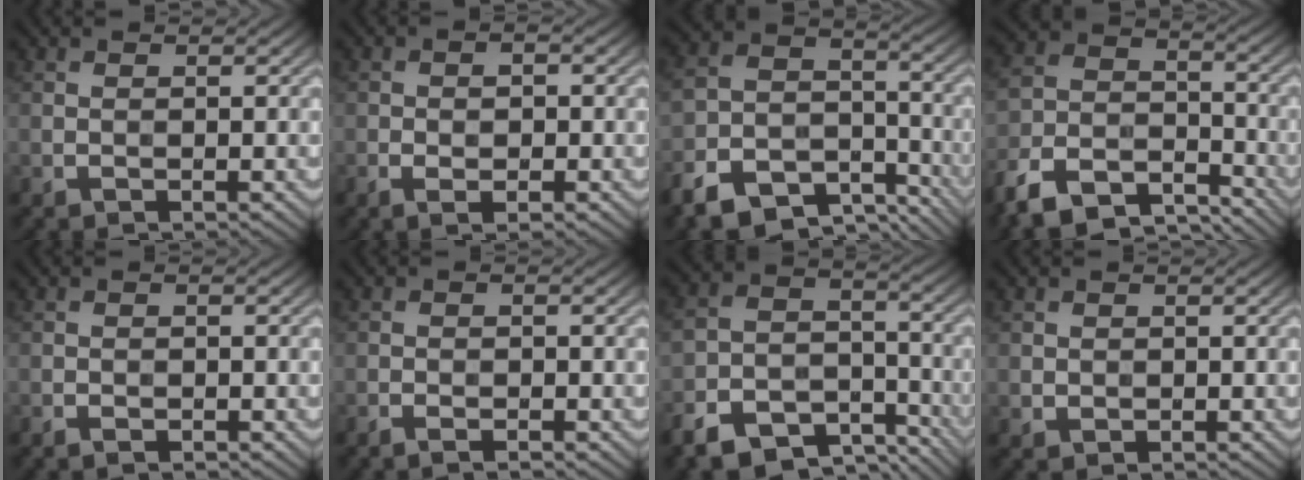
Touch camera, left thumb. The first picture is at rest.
{"total": 3.1, "force": [-0.9, 1.5, 2.6], "torque": [-0.043, -0.001, -0.014]}
{"total": 11.5, "force": [-7.5, 6.7, 5.7], "torque": [-0.116, -0.024, -0.139]}
{"total": 12.9, "force": [-9.5, 6.4, 5.9], "torque": [-0.143, -0.022, -0.176]}
{"total": 1.1, "force": [-0.7, 0.5, 0.6], "torque": [-0.009, -0.002, -0.012]}
{"total": 1.6, "force": [-1.1, 0.4, 1.1], "torque": [-0.018, 0.001, -0.020]}
{"total": 10.4, "force": [-6.9, 6.1, 4.8], "torque": [-0.096, -0.023, -0.126]}
{"total": 1.5, "force": [0.2, 1.4, 0.2], "torque": [-0.006, -0.007, 0.004]}